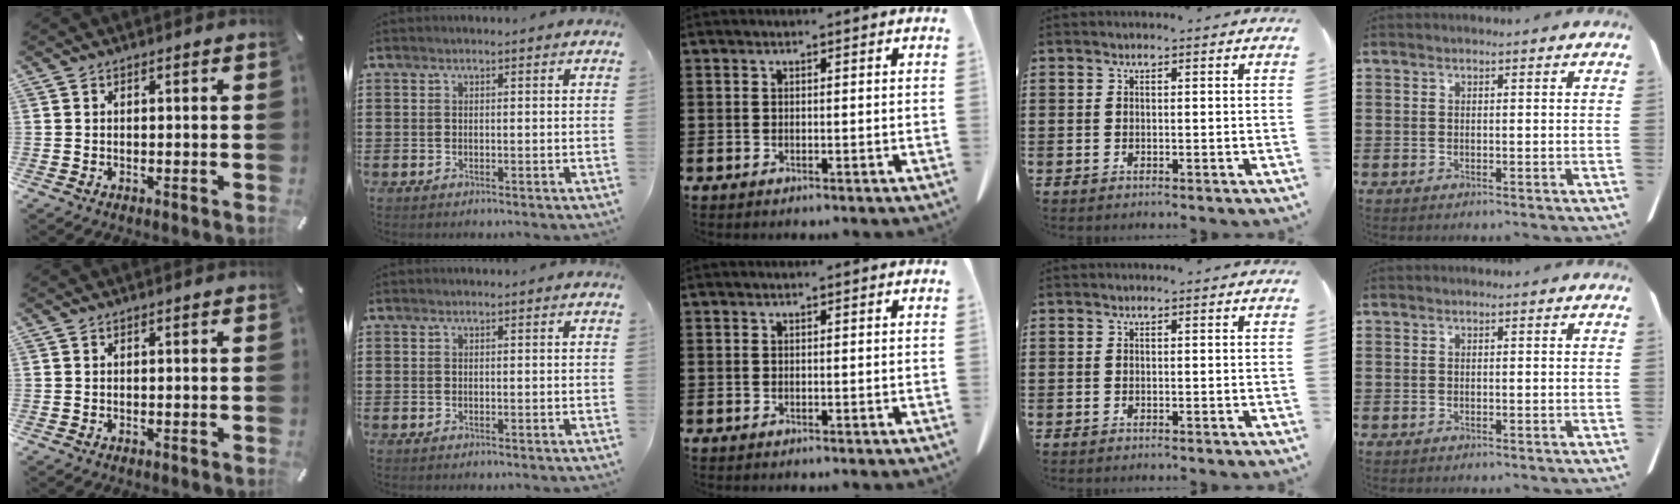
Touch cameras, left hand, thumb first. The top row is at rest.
{}